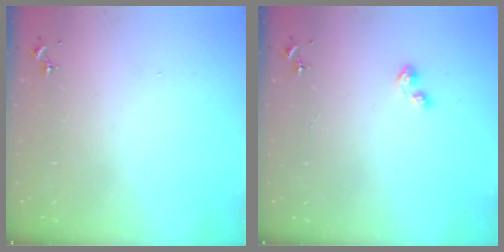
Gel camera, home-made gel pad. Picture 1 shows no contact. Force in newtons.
{"total": 2.2, "press": 2.2, "slide": 0.2}